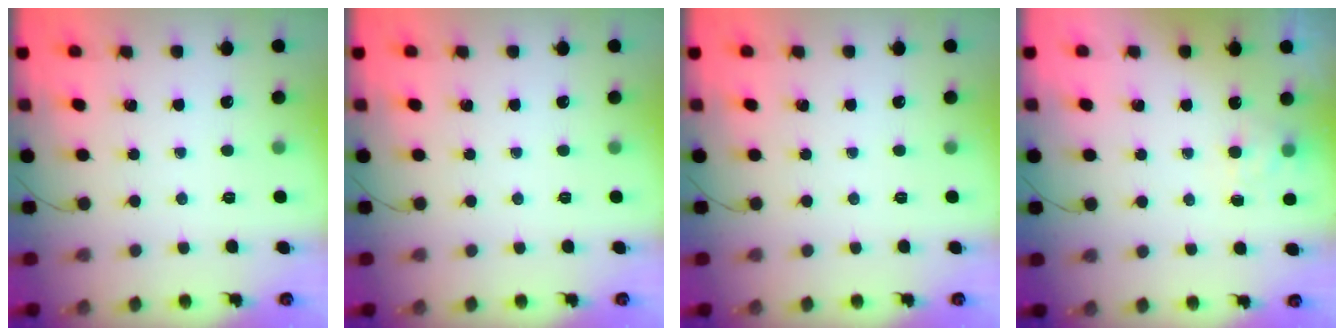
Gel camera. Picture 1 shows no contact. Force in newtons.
{"total": 0.0}
{"total": 0.0}
{"total": 5.7, "press": 5.5, "slide": 1.5}